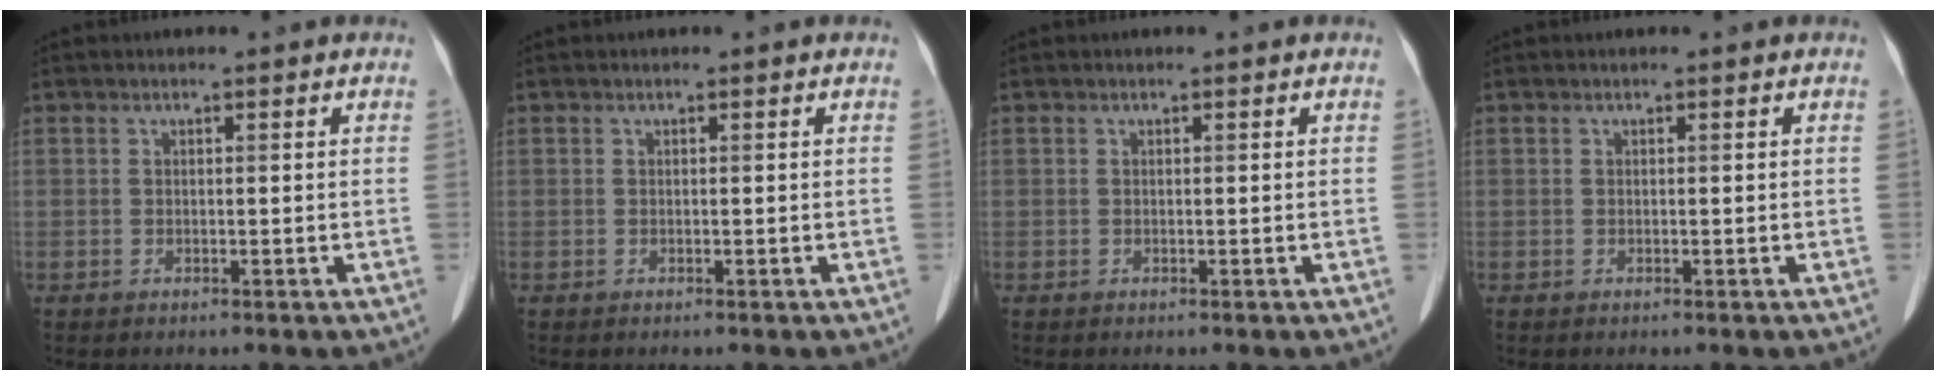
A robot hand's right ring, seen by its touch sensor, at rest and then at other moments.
{"total": 0.0}
{"total": 0.0}
{"total": 0.0}